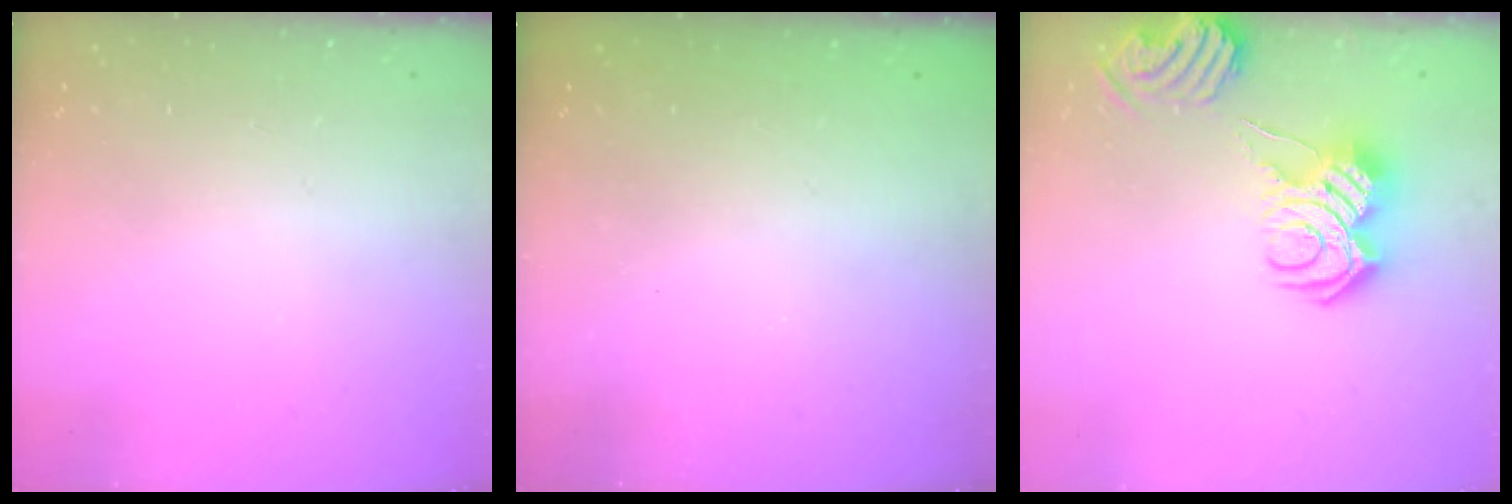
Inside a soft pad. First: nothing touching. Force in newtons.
{"total": 2.2, "press": 2.1, "slide": 0.8}
{"total": 9.9, "press": 9.9, "slide": 0.7}